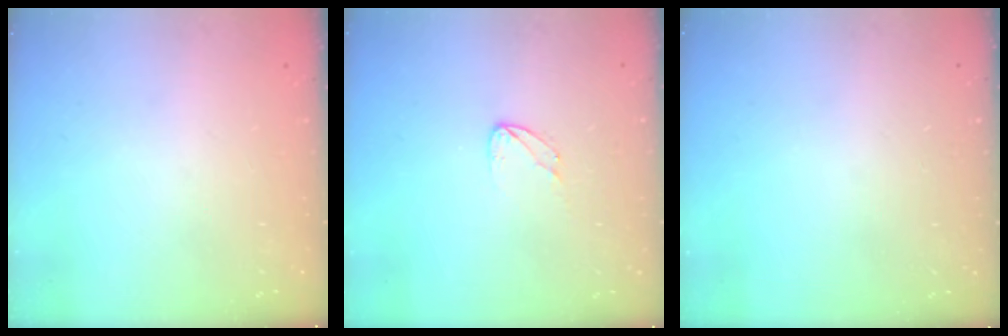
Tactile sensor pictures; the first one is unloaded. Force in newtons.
{"total": 3.8, "press": 3.8, "slide": 0.3}
{"total": 0.0}